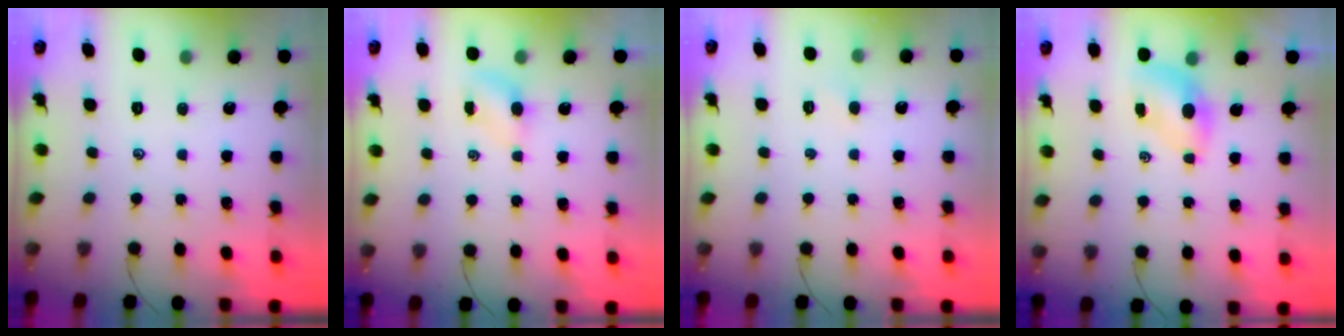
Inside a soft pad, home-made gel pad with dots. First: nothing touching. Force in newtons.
{"total": 4.2, "press": 4.1, "slide": 1.1}
{"total": 1.5, "press": 1.4, "slide": 0.6}
{"total": 4.8, "press": 4.8, "slide": 0.6}